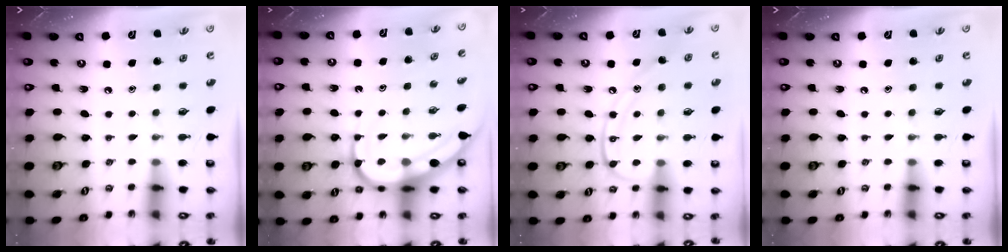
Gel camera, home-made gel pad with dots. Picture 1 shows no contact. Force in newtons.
{"total": 10.6, "press": 10.6, "slide": 1.0}
{"total": 14.4, "press": 14.3, "slide": 1.6}
{"total": 0.0}